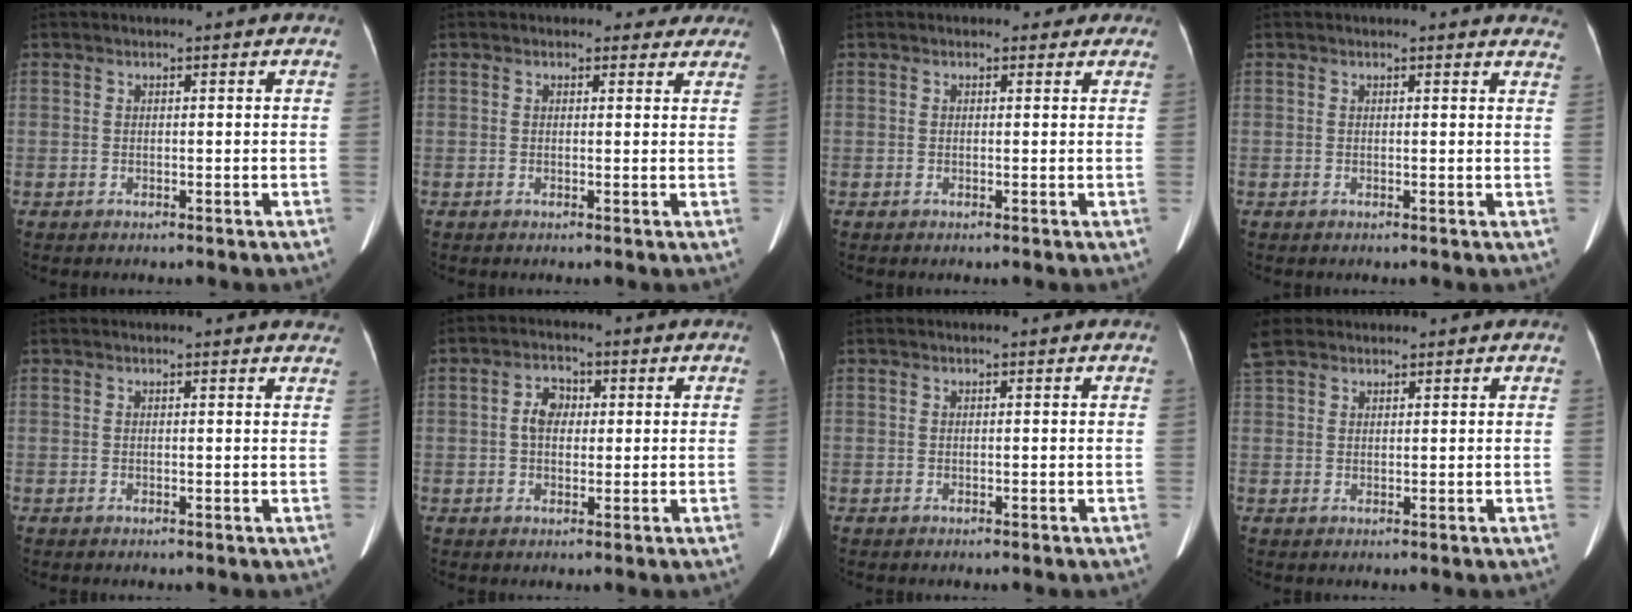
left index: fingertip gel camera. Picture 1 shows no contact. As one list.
[{"total": 3.1, "force": [2.6, 1.7, 0.3], "torque": [0.014, 0.002, 0.015]}, {"total": 1.7, "force": [1.3, 1.1, 0.4], "torque": [0.003, 0.005, 0.007]}, {"total": 5.2, "force": [5.0, 1.1, 0.5], "torque": [0.018, -0.017, 0.021]}, {"total": 3.6, "force": [3.4, 0.4, 0.9], "torque": [-0.010, -0.010, 0.016]}, {"total": 3.8, "force": [0.4, 2.5, 2.8], "torque": [-0.055, 0.016, 0.007]}, {"total": 0.0}, {"total": 6.3, "force": [4.7, 3.4, 2.5], "torque": [-0.073, 0.031, 0.101]}]